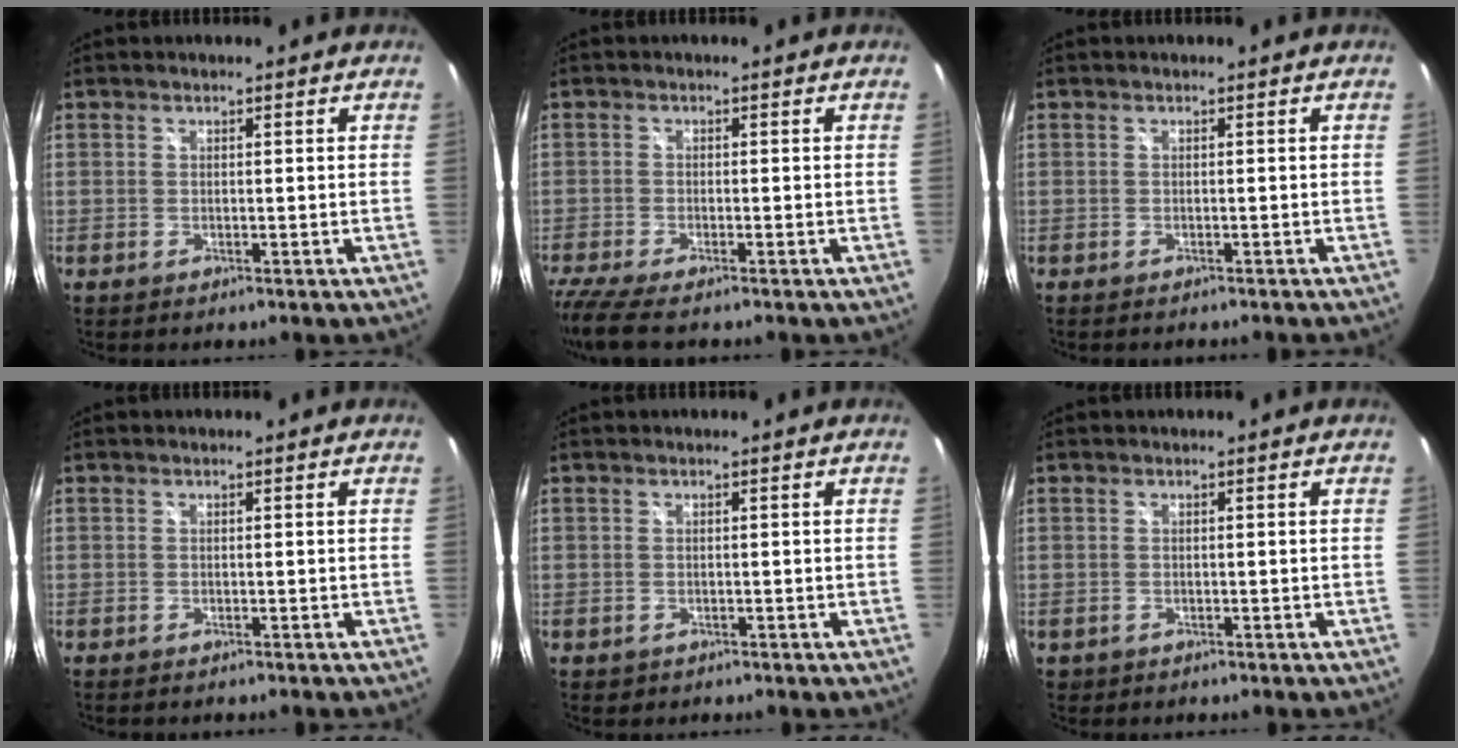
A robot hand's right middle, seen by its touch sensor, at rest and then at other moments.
{"total": 5.9, "force": [-4.8, 0.5, 3.4], "torque": [-0.086, -0.029, -0.090]}
{"total": 0.9, "force": [-0.9, 0.2, 0.3], "torque": [-0.007, -0.010, -0.011]}
{"total": 0.0}
{"total": 0.8, "force": [0.1, 0.8, 0.1], "torque": [-0.003, -0.002, 0.003]}
{"total": 0.7, "force": [0.2, 0.7, 0.0], "torque": [-0.001, -0.001, 0.005]}